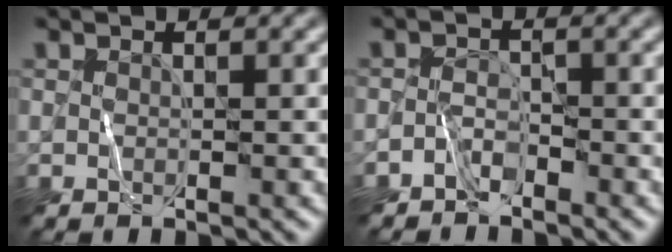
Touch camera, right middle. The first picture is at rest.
{"total": 1.7, "force": [-1.5, 0.8, 0.5], "torque": [-0.007, 0.012, -0.031]}